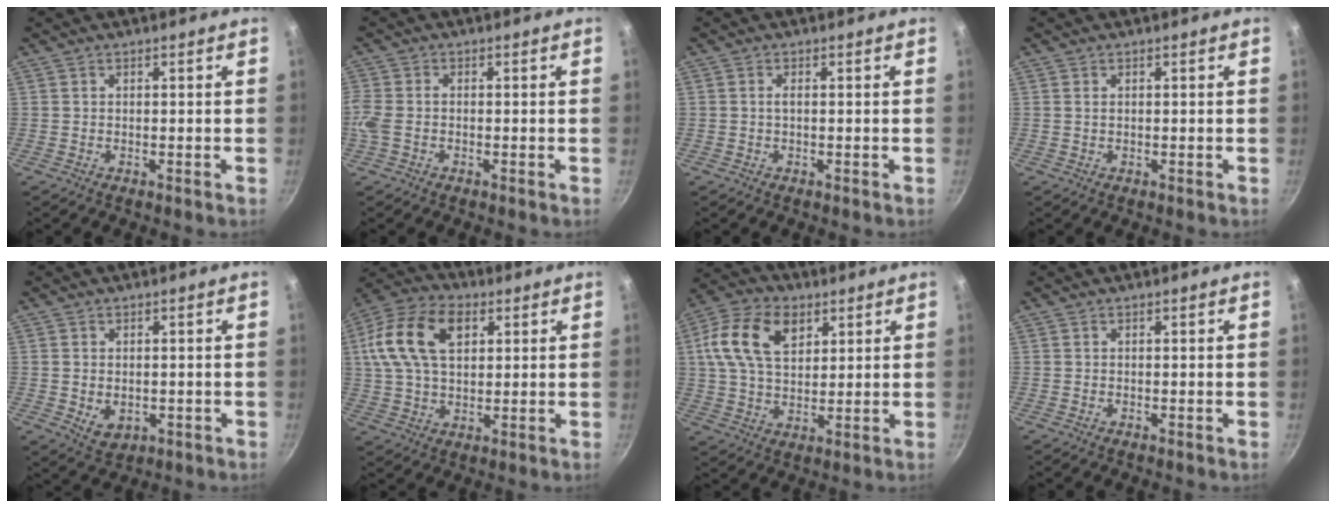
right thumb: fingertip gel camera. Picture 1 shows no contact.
{"total": 4.2, "force": [-0.8, 2.6, 3.2], "torque": [-0.082, 0.004, -0.024]}
{"total": 0.9, "force": [0.0, 0.2, 0.8], "torque": [-0.019, 0.003, -0.002]}
{"total": 0.8, "force": [0.3, 0.5, 0.6], "torque": [-0.011, 0.001, 0.005]}
{"total": 4.6, "force": [-0.4, 3.5, 3.1], "torque": [-0.042, -0.007, 0.003]}
{"total": 16.2, "force": [4.6, 10.1, 11.8], "torque": [-0.214, 0.012, 0.073]}
{"total": 13.7, "force": [4.7, 8.8, 9.4], "torque": [-0.161, 0.001, 0.077]}
{"total": 0.0}